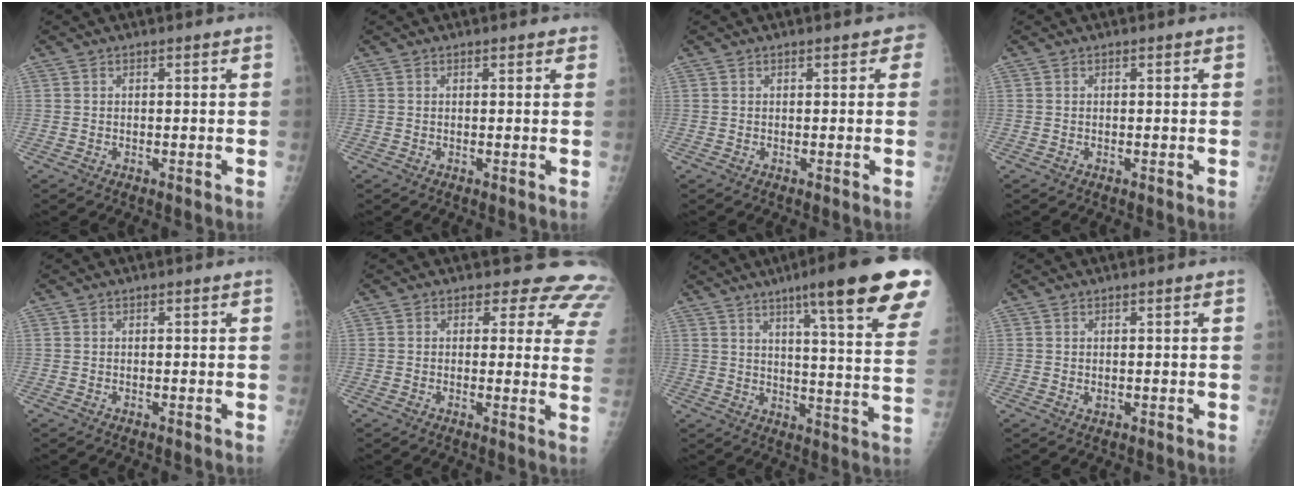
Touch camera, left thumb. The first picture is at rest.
{"total": 1.2, "force": [0.9, 0.5, 0.5], "torque": [0.000, 0.000, 0.008]}
{"total": 1.6, "force": [0.9, 1.0, 1.0], "torque": [0.007, 0.001, 0.006]}
{"total": 0.0}
{"total": 0.0}
{"total": 11.5, "force": [9.4, 5.8, 3.2], "torque": [0.018, -0.047, 0.070]}
{"total": 22.4, "force": [14.2, 2.2, 17.1], "torque": [-0.216, -0.056, 0.185]}
{"total": 0.9, "force": [0.2, 0.5, 0.6], "torque": [-0.007, -0.003, 0.008]}